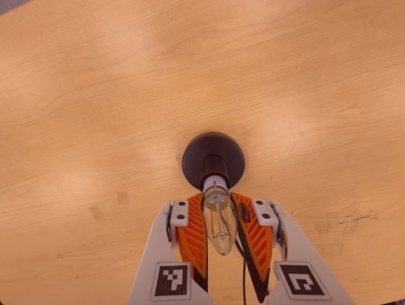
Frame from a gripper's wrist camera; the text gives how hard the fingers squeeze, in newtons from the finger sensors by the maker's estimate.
{"total": 18.8, "left": 18.2, "right": 19.5}